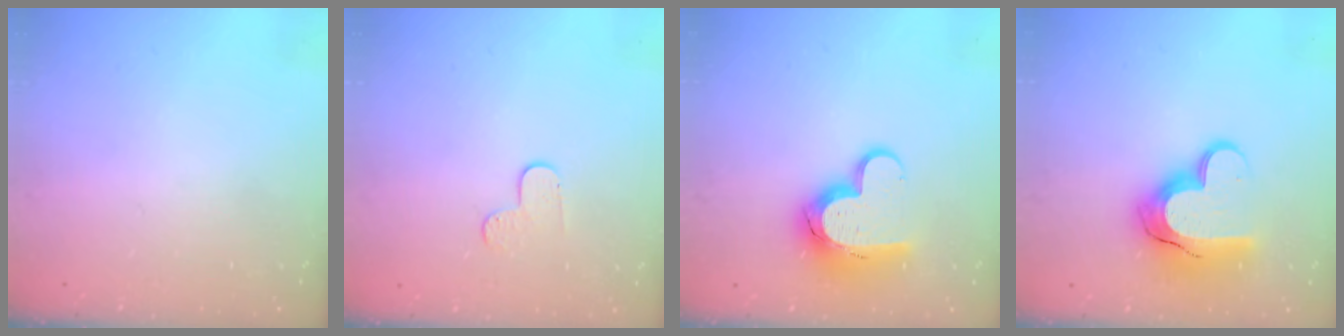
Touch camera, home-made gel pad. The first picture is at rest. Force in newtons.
{"total": 3.8, "press": 3.8, "slide": 0.4}
{"total": 13.6, "press": 13.5, "slide": 1.3}
{"total": 16.0, "press": 16.0, "slide": 1.0}